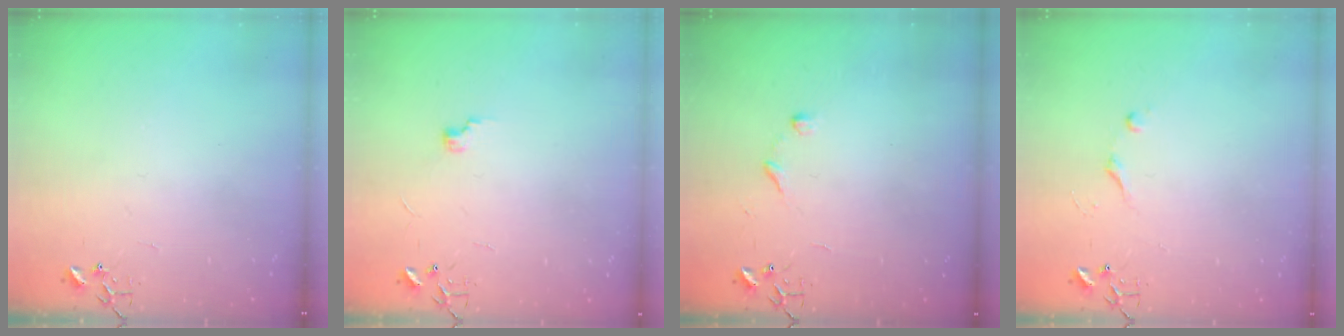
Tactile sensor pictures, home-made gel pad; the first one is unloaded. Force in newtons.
{"total": 5.1, "press": 5.0, "slide": 0.6}
{"total": 6.0, "press": 6.0, "slide": 0.5}
{"total": 4.7, "press": 4.6, "slide": 0.5}